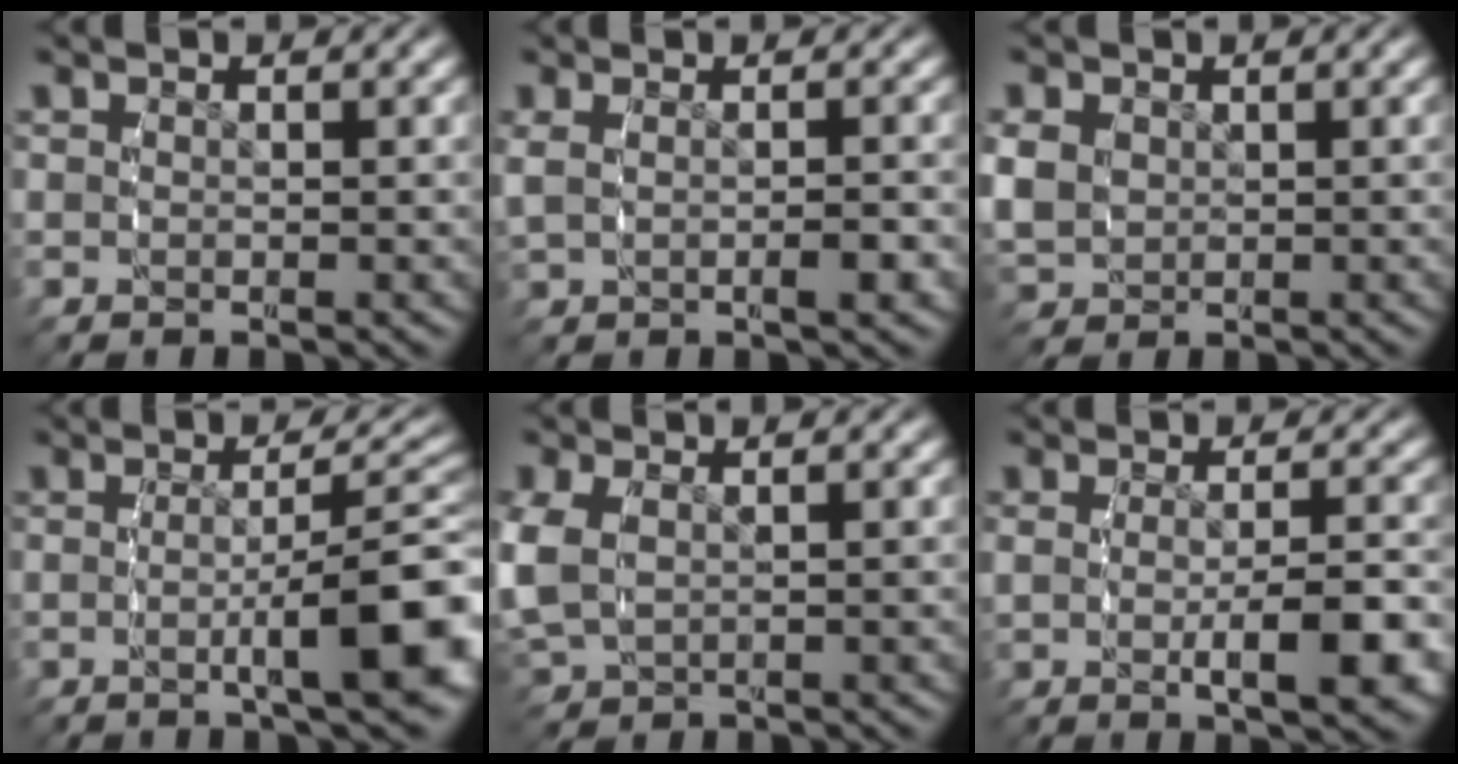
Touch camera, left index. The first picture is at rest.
{"total": 1.8, "force": [0.0, 0.3, 1.8], "torque": [-0.035, 0.003, 0.006]}
{"total": 3.1, "force": [0.2, 2.7, 1.6], "torque": [-0.045, -0.013, 0.021]}
{"total": 7.0, "force": [-2.3, 1.2, 6.5], "torque": [-0.086, -0.002, -0.034]}
{"total": 3.4, "force": [0.1, 2.5, 2.3], "torque": [-0.075, -0.015, 0.022]}
{"total": 4.6, "force": [-1.0, 1.1, 4.4], "torque": [-0.069, -0.011, -0.012]}